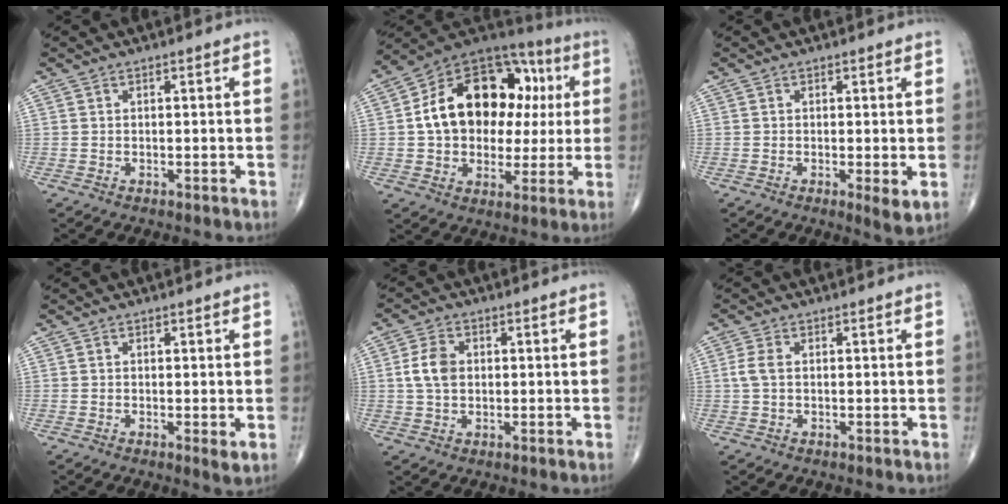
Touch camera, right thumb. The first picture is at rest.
{"total": 23.0, "force": [2.9, 15.9, 16.3], "torque": [-0.220, 0.036, 0.048]}
{"total": 3.1, "force": [-0.4, 0.7, 3.0], "torque": [-0.051, -0.014, -0.012]}
{"total": 1.9, "force": [-0.1, 0.4, 1.8], "torque": [-0.029, -0.009, -0.006]}
{"total": 5.5, "force": [0.6, 3.8, 3.9], "torque": [-0.076, 0.004, 0.009]}
{"total": 2.7, "force": [0.2, 1.5, 2.2], "torque": [-0.061, 0.006, 0.003]}